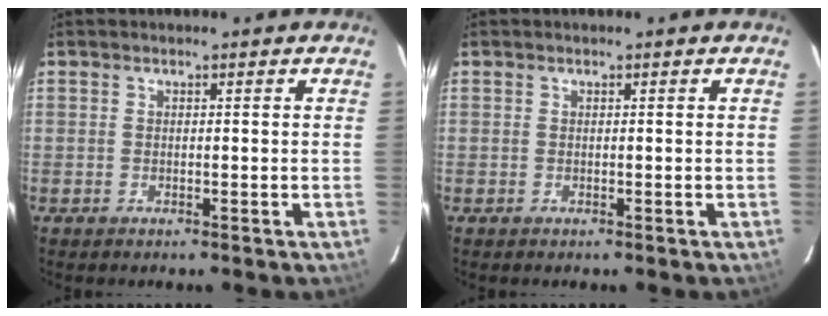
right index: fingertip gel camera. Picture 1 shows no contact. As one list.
[{"total": 0.0}]